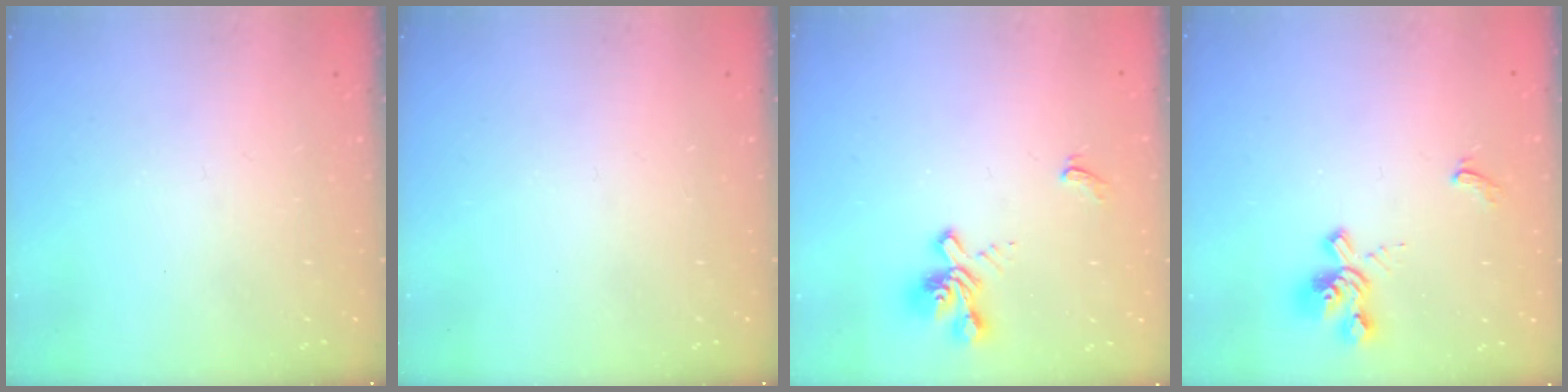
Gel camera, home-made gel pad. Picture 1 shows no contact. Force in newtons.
{"total": 0.0}
{"total": 2.4, "press": 2.1, "slide": 1.3}
{"total": 2.1, "press": 1.6, "slide": 1.4}